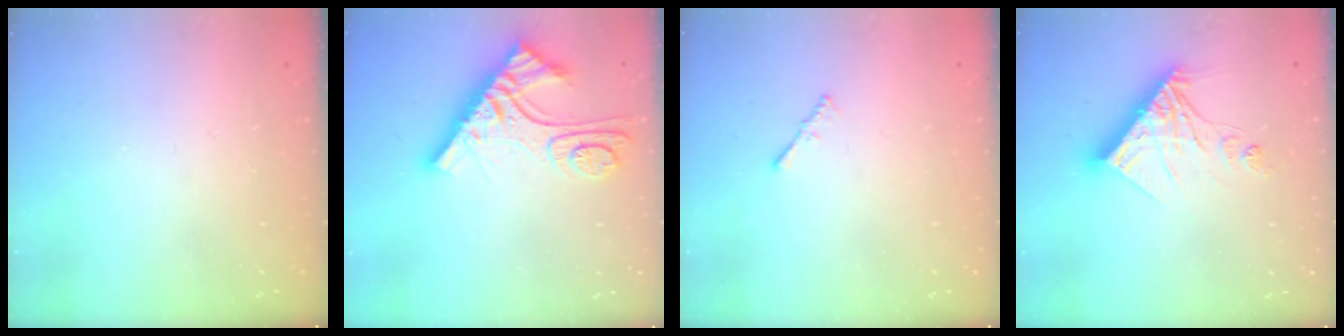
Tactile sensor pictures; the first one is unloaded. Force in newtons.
{"total": 11.5, "press": 11.4, "slide": 1.0}
{"total": 0.7, "press": 0.6, "slide": 0.3}
{"total": 12.2, "press": 12.1, "slide": 0.9}